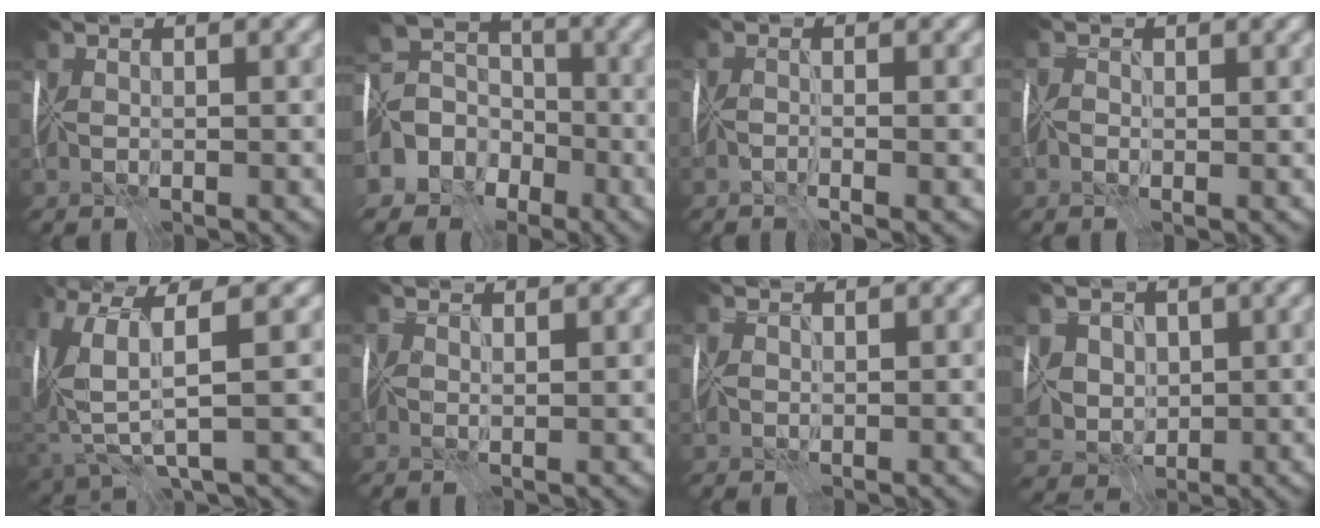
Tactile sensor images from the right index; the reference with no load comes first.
{"total": 9.7, "force": [-5.4, 7.4, 3.2], "torque": [-0.074, -0.013, -0.117]}
{"total": 2.0, "force": [-1.7, -1.0, 0.3], "torque": [-0.011, -0.011, -0.029]}
{"total": 0.7, "force": [-0.6, 0.4, -0.1], "torque": [0.009, 0.006, -0.021]}
{"total": 4.6, "force": [0.8, 1.0, 4.4], "torque": [-0.117, -0.019, 0.027]}
{"total": 1.4, "force": [1.4, -0.3, 0.1], "torque": [-0.010, -0.002, 0.023]}
{"total": 0.8, "force": [0.5, 0.5, 0.0], "torque": [-0.011, 0.007, 0.009]}
{"total": 4.1, "force": [1.1, 3.5, 1.8], "torque": [-0.037, 0.006, 0.016]}